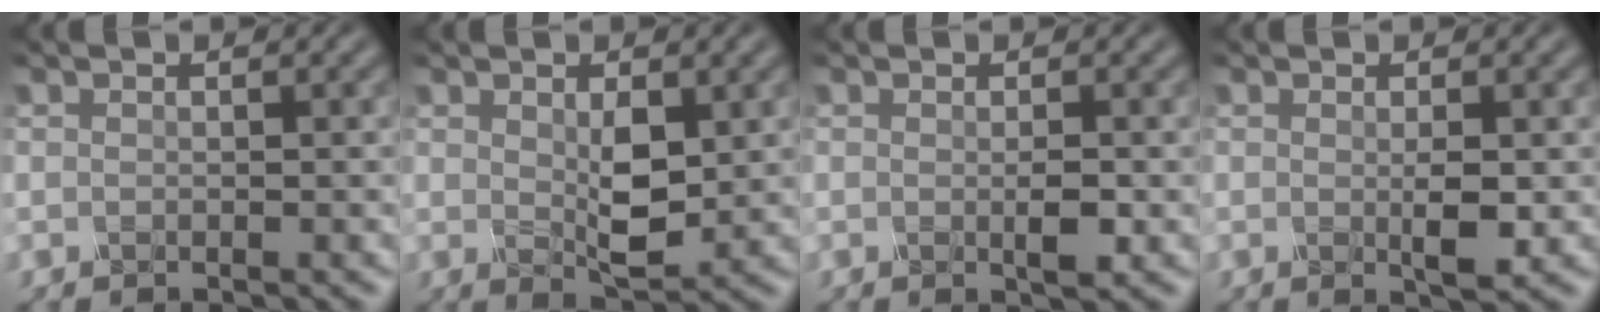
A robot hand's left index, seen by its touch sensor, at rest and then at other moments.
{"total": 2.8, "force": [0.5, 1.1, 2.5], "torque": [-0.063, -0.006, 0.020]}
{"total": 1.3, "force": [-0.3, 0.0, 1.2], "torque": [-0.038, -0.003, 0.001]}
{"total": 1.6, "force": [-0.1, 0.1, 1.6], "torque": [-0.044, -0.005, 0.006]}